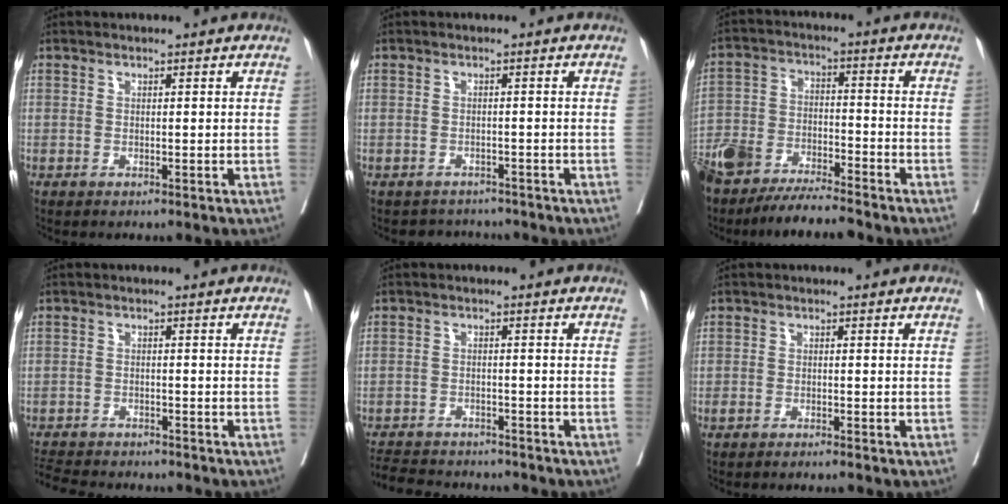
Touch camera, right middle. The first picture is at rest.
{"total": 3.2, "force": [-2.9, 1.1, -0.7], "torque": [0.011, 0.005, -0.044]}
{"total": 14.8, "force": [-12.8, 3.0, 6.9], "torque": [-0.133, -0.009, -0.222]}
{"total": 9.1, "force": [-8.5, 1.7, 2.9], "torque": [-0.048, -0.007, -0.126]}
{"total": 9.7, "force": [-9.1, 2.1, 2.6], "torque": [-0.047, 0.000, -0.133]}
{"total": 2.4, "force": [-2.1, 0.0, 1.2], "torque": [-0.015, -0.001, -0.028]}